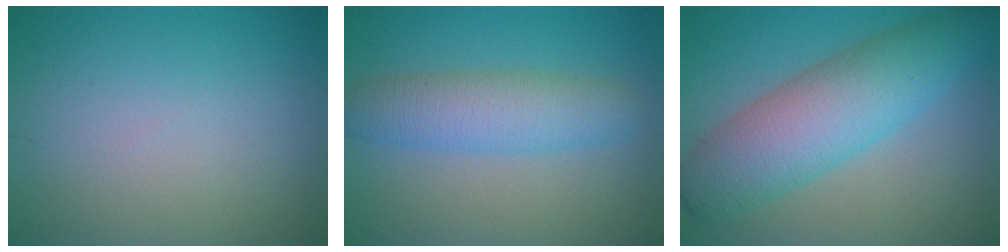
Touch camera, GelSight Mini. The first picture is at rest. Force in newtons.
{"total": 4.7, "press": 4.7, "slide": 0.1}
{"total": 8.1, "press": 8.1, "slide": 0.0}